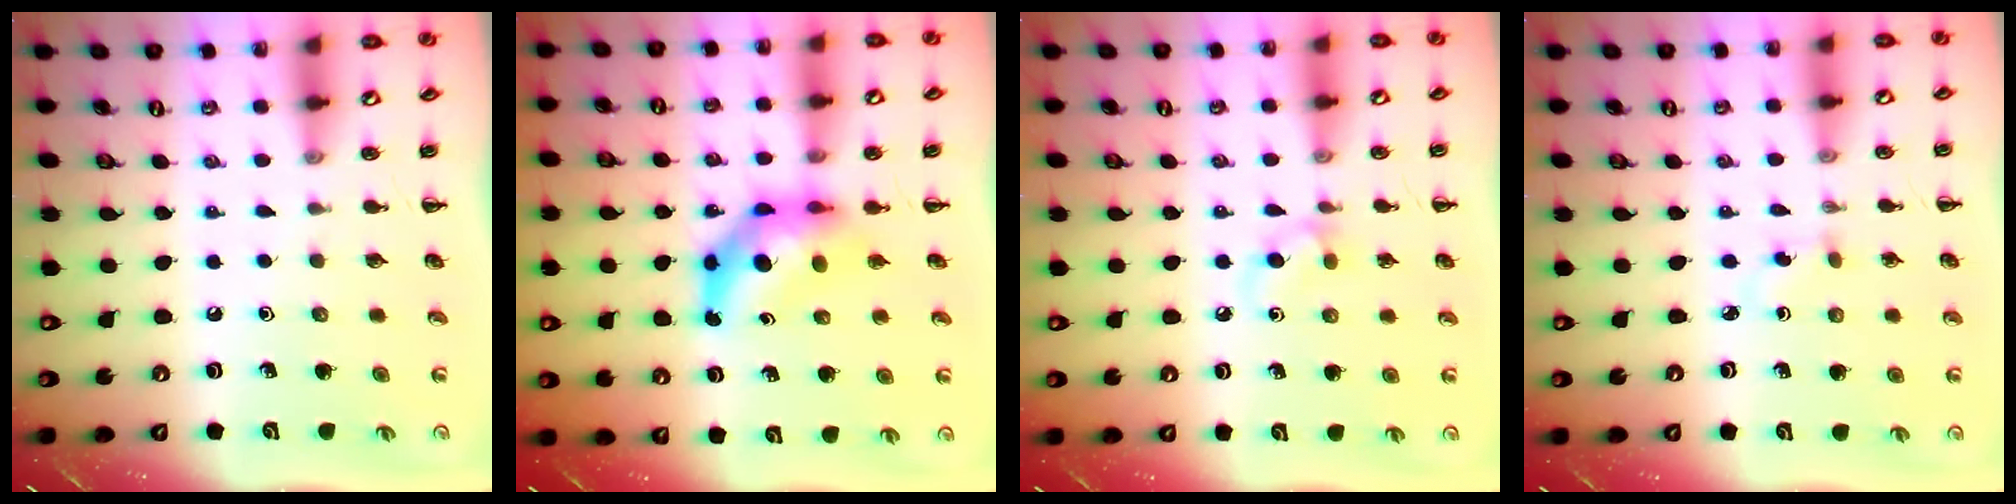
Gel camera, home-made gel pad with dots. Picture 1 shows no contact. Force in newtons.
{"total": 6.5, "press": 6.3, "slide": 1.8}
{"total": 5.6, "press": 5.3, "slide": 1.6}
{"total": 2.4, "press": 2.2, "slide": 0.9}